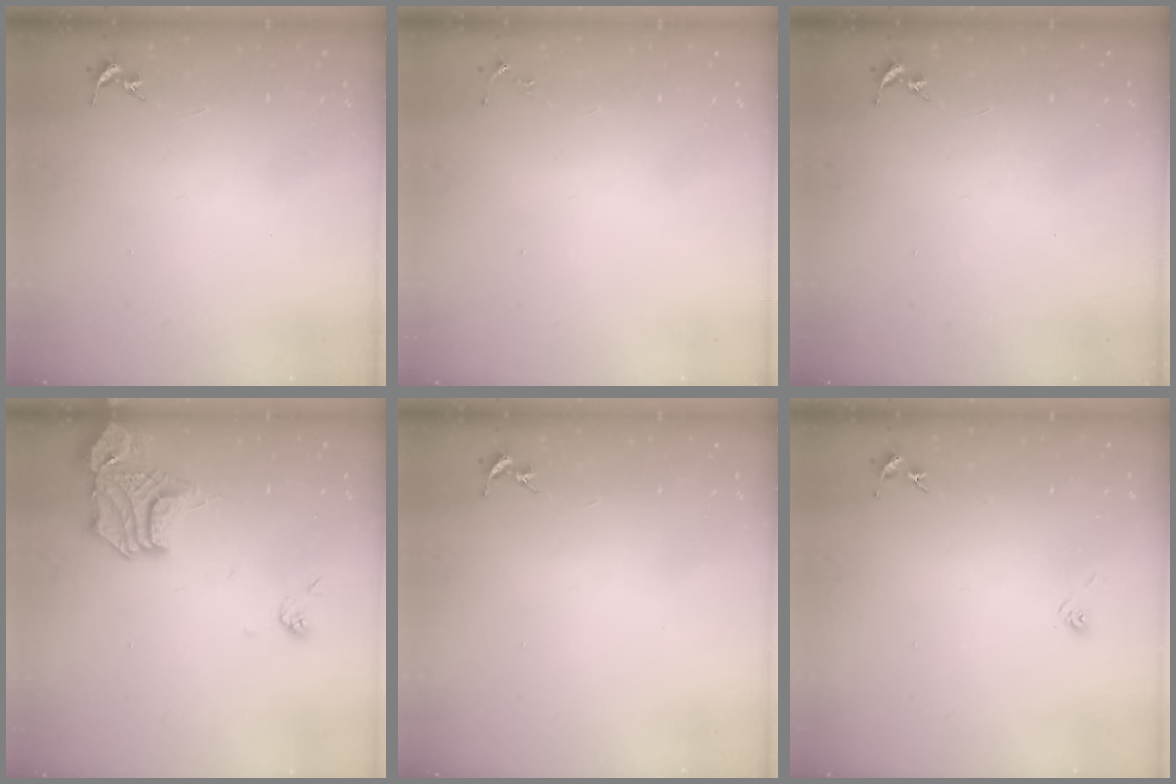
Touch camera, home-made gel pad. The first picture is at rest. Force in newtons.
{"total": 3.3, "press": 3.3, "slide": 0.5}
{"total": 0.0}
{"total": 15.8, "press": 15.8, "slide": 1.5}
{"total": 0.0}
{"total": 2.9, "press": 2.5, "slide": 1.5}